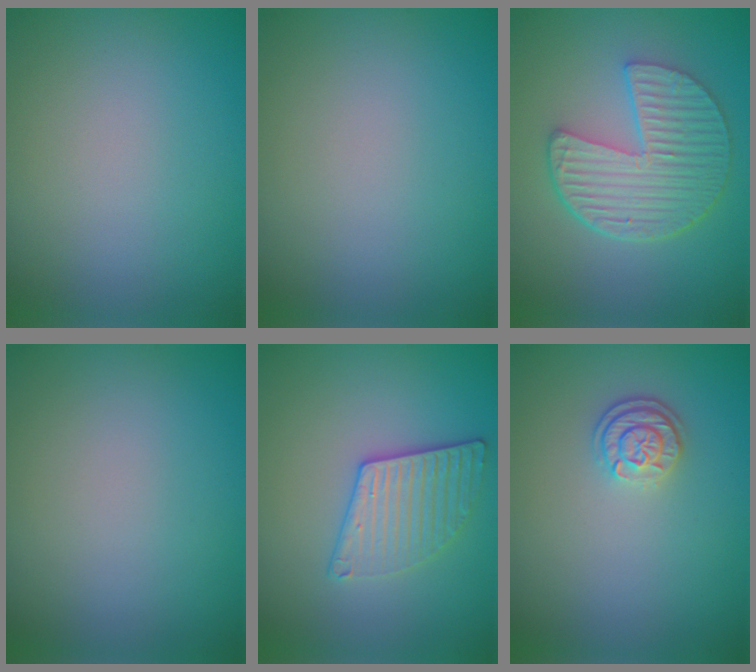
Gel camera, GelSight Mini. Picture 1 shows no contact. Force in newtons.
{"total": 0.0}
{"total": 6.6, "press": 4.8, "slide": 4.4}
{"total": 0.0}
{"total": 3.2, "press": 3.1, "slide": 0.6}
{"total": 2.3, "press": 2.0, "slide": 1.3}